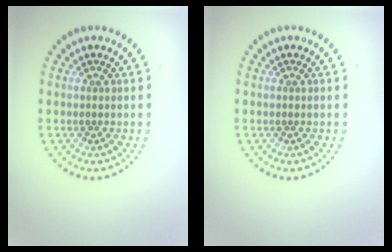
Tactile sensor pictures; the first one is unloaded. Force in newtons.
{"total": 0.0}